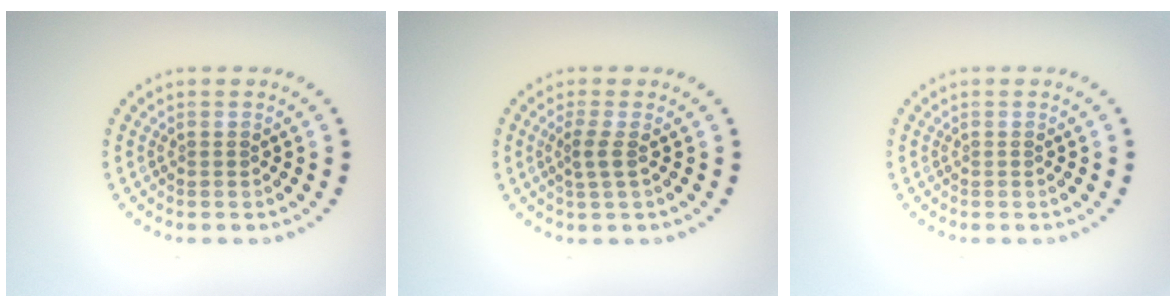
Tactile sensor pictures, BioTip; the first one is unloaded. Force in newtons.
{"total": 1.6, "press": 1.3, "slide": 0.9}
{"total": 0.0}